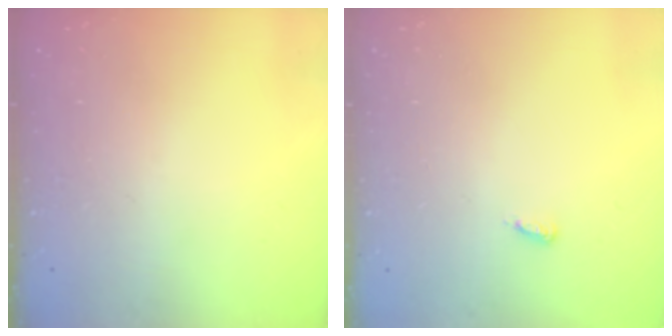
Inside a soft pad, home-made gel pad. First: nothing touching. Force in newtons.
{"total": 3.7, "press": 3.7, "slide": 0.2}